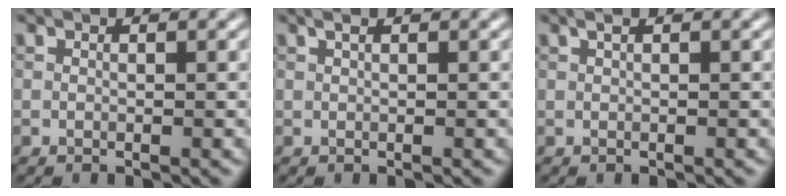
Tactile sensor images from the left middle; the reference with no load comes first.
{"total": 0.7, "force": [0.5, 0.1, 0.5], "torque": [-0.014, 0.002, 0.006]}
{"total": 0.7, "force": [0.4, 0.1, 0.6], "torque": [-0.016, 0.005, 0.005]}